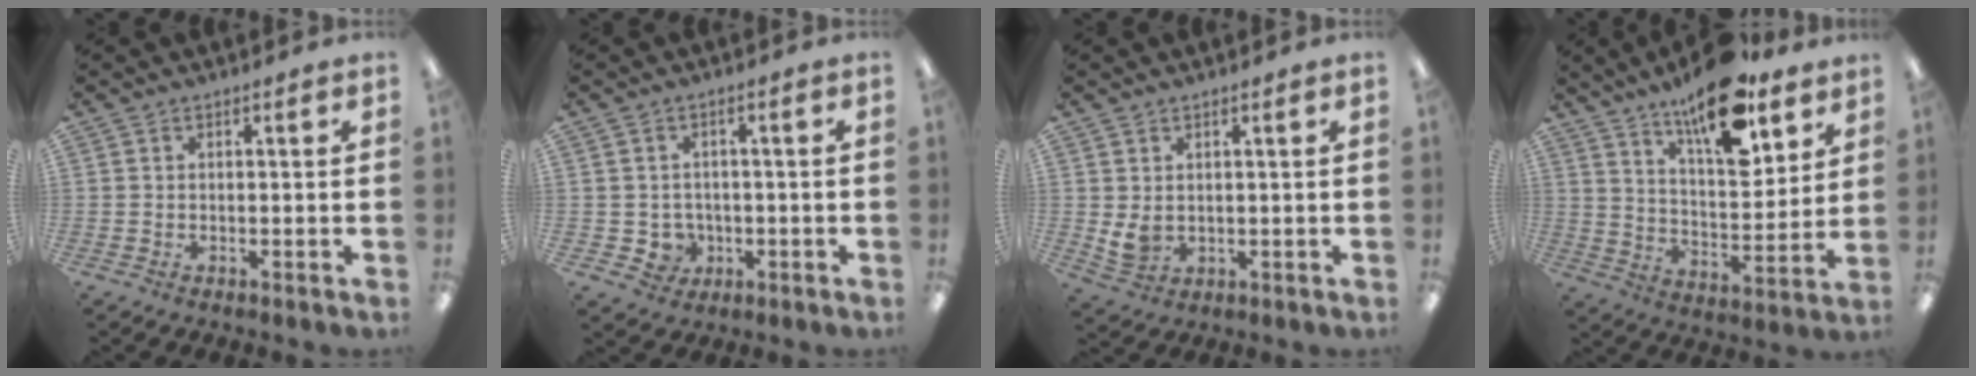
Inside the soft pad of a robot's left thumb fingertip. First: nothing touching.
{"total": 4.2, "force": [-0.6, 4.1, 1.1], "torque": [-0.015, 0.007, -0.007]}
{"total": 4.5, "force": [1.7, 3.5, 2.3], "torque": [-0.051, -0.010, 0.031]}
{"total": 17.3, "force": [12.7, 6.2, 10.0], "torque": [-0.155, -0.079, 0.214]}